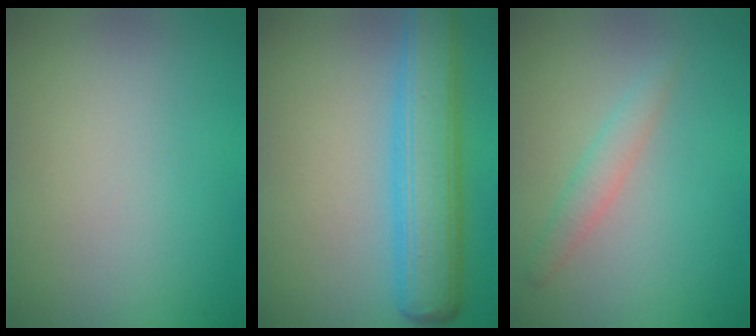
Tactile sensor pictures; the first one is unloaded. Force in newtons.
{"total": 6.5, "press": 6.5, "slide": 0.1}
{"total": 1.6, "press": 1.6, "slide": 0.0}